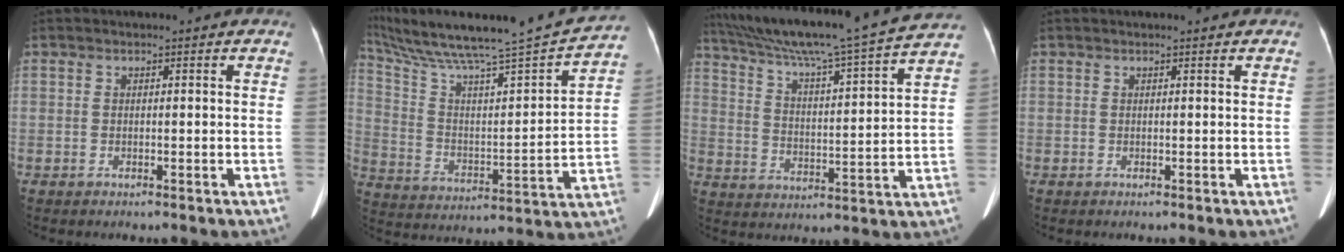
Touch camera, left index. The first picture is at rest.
{"total": 22.4, "force": [20.2, -0.1, 9.6], "torque": [-0.175, -0.037, 0.310]}
{"total": 22.0, "force": [19.3, -1.3, 10.5], "torque": [-0.184, -0.010, 0.284]}
{"total": 0.7, "force": [0.7, 0.0, 0.2], "torque": [-0.010, 0.007, 0.009]}